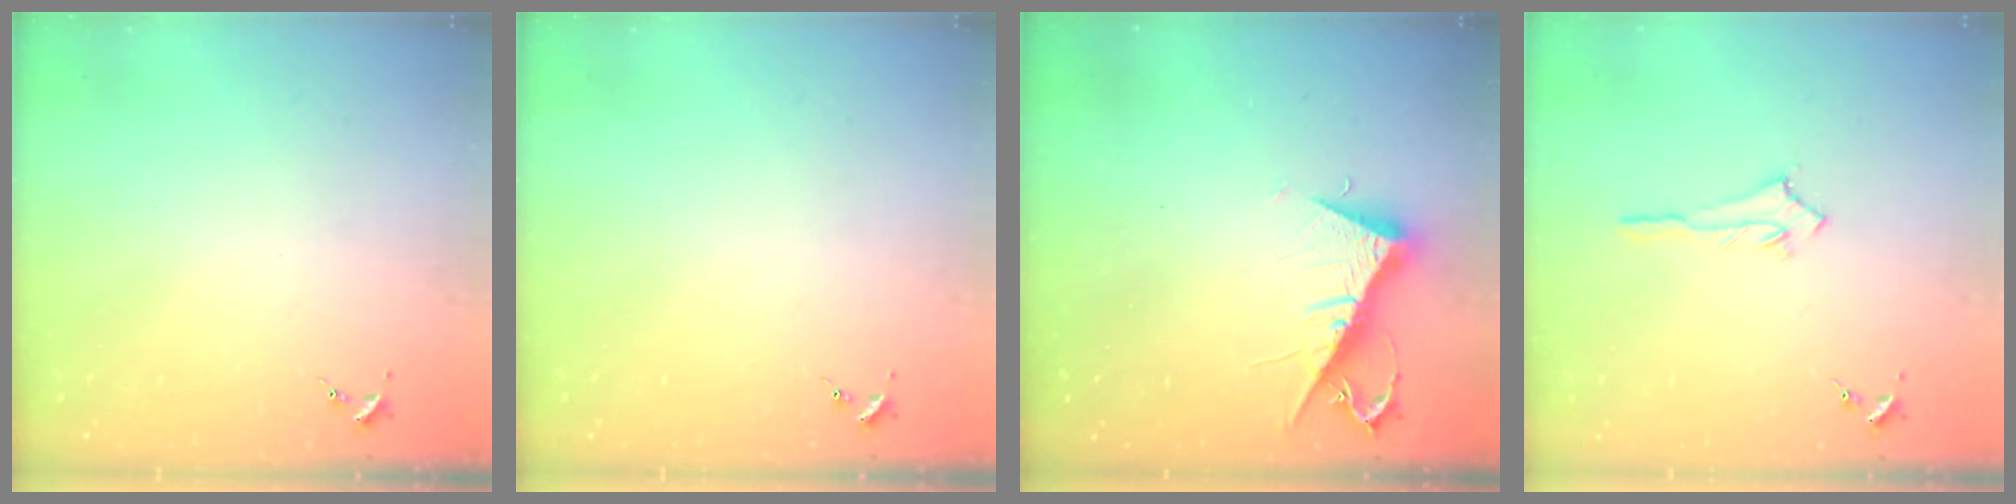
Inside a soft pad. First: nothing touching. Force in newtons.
{"total": 0.0}
{"total": 9.8, "press": 9.8, "slide": 0.6}
{"total": 2.8, "press": 2.7, "slide": 0.4}